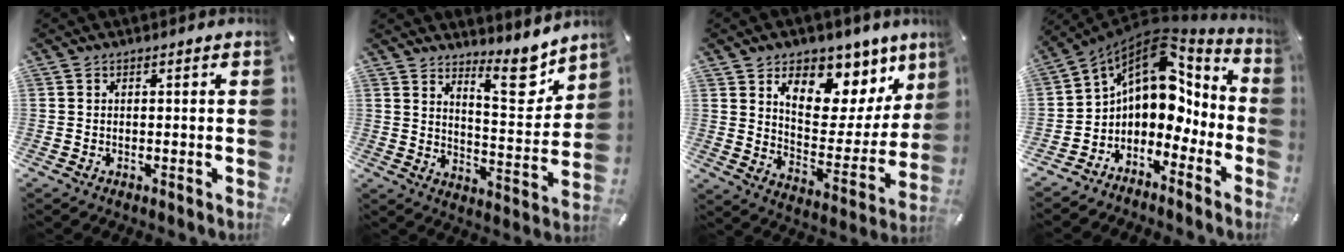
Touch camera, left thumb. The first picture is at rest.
{"total": 12.3, "force": [9.6, 4.5, 6.3], "torque": [-0.057, -0.086, 0.161]}
{"total": 13.4, "force": [8.7, 8.1, 6.1], "torque": [-0.077, -0.076, 0.148]}
{"total": 11.3, "force": [4.0, 8.3, 6.4], "torque": [-0.099, -0.048, 0.069]}